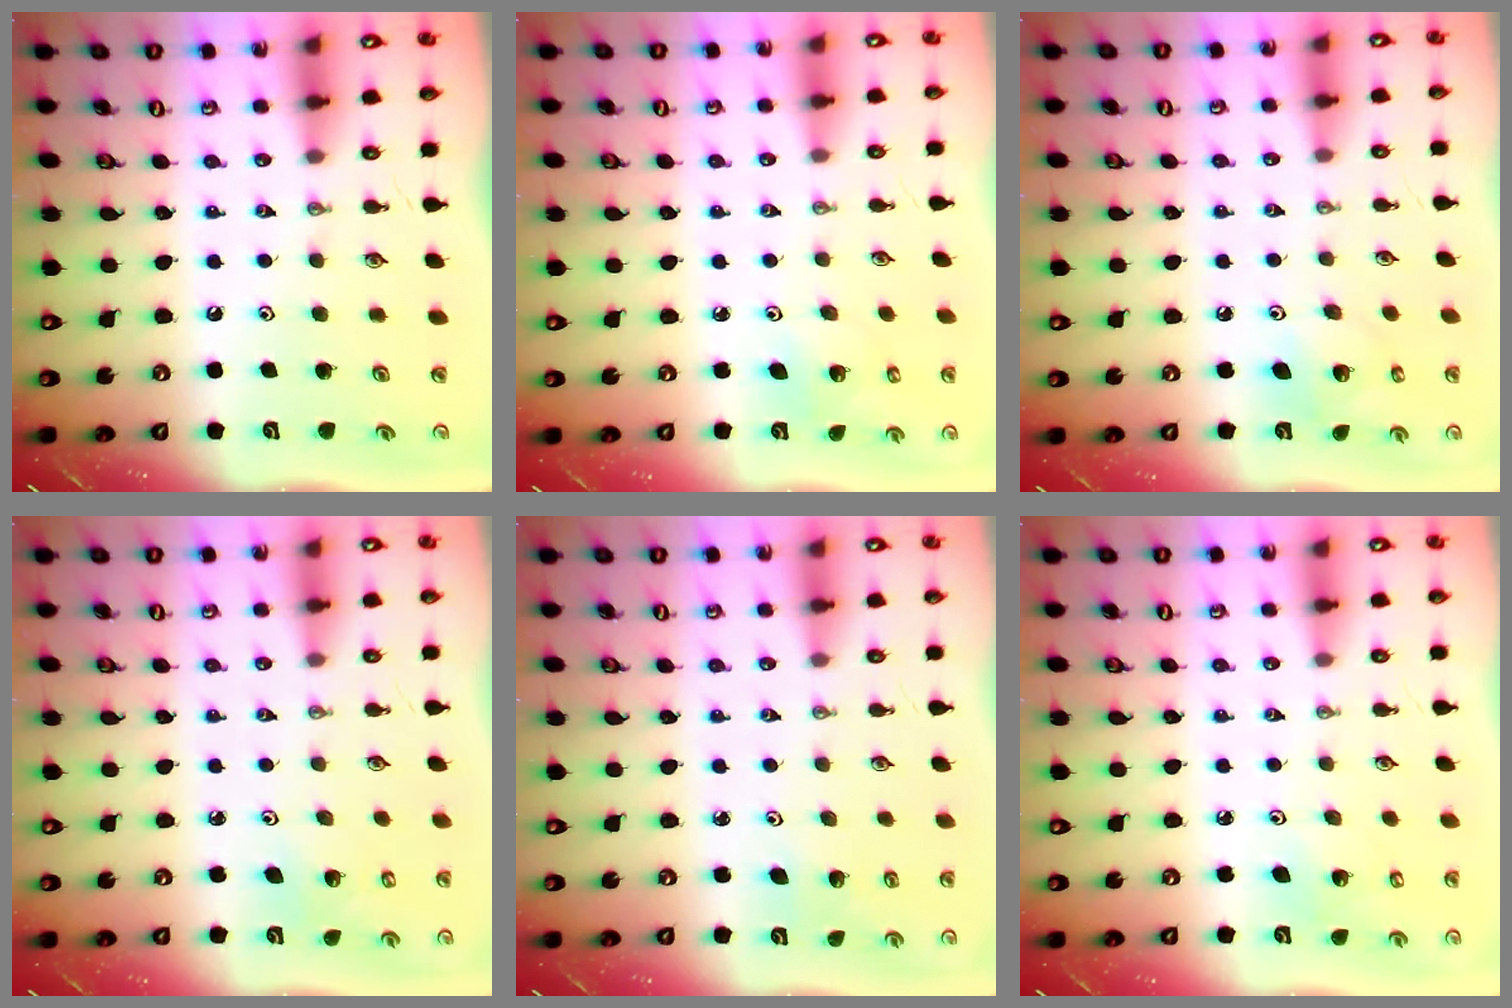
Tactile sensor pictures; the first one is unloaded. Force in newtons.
{"total": 3.2, "press": 3.2, "slide": 0.2}
{"total": 6.2, "press": 6.2, "slide": 0.4}
{"total": 4.0, "press": 3.9, "slide": 0.8}
{"total": 2.6, "press": 2.5, "slide": 0.9}
{"total": 4.8, "press": 4.7, "slide": 1.1}